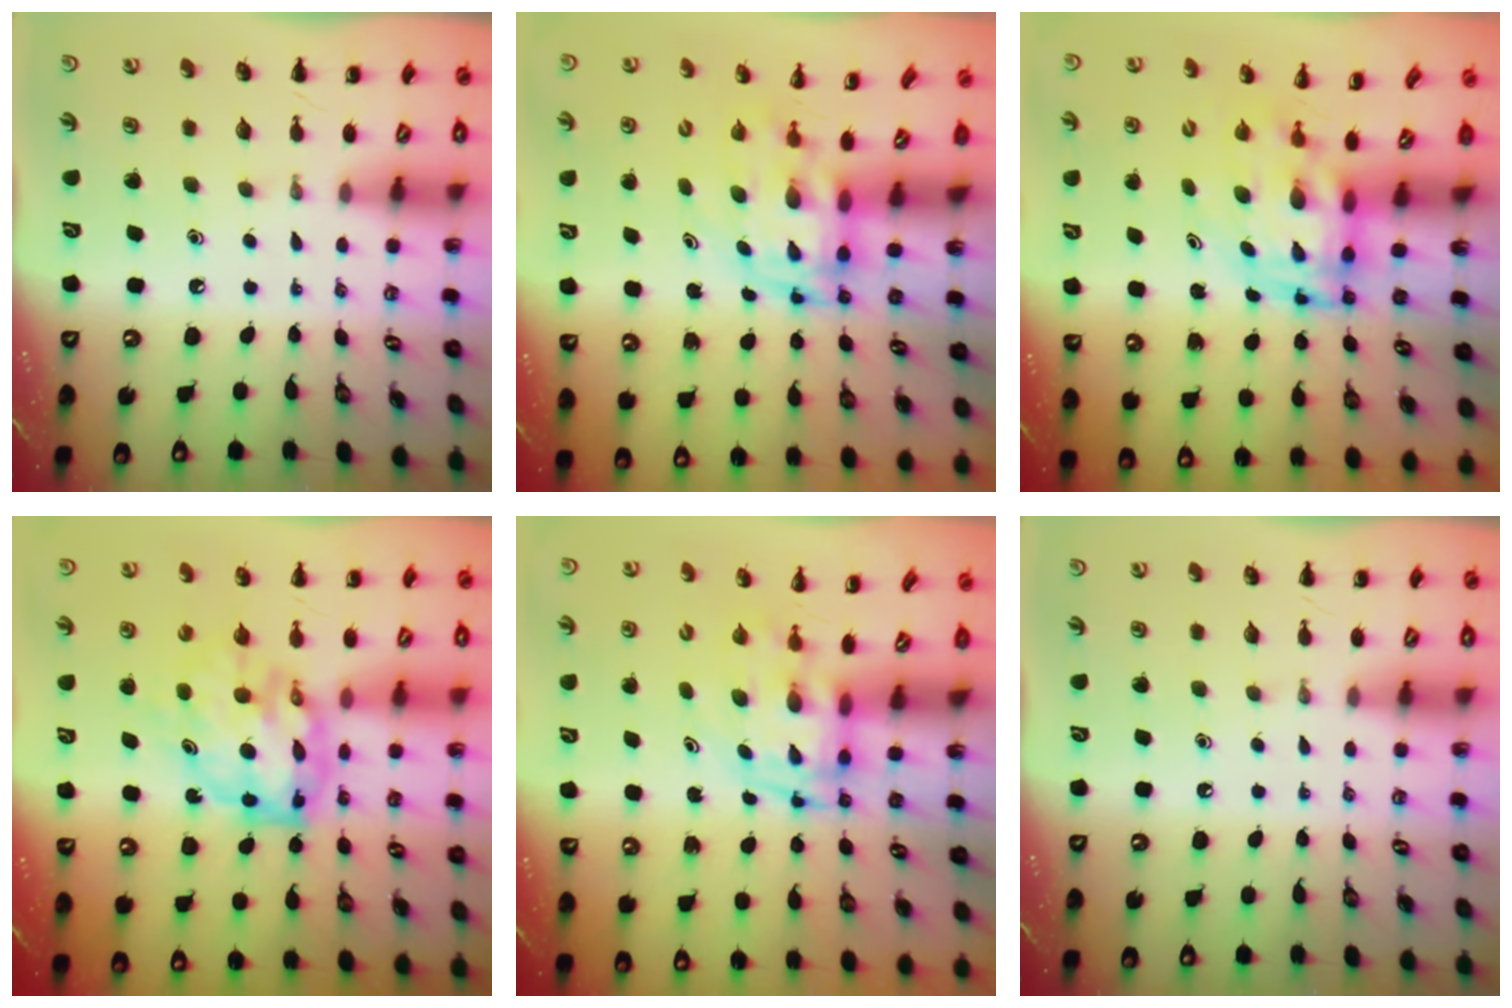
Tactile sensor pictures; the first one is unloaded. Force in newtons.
{"total": 3.7, "press": 3.6, "slide": 0.8}
{"total": 4.5, "press": 4.4, "slide": 1.1}
{"total": 9.2, "press": 8.9, "slide": 2.6}
{"total": 3.6, "press": 3.5, "slide": 0.7}
{"total": 0.0}